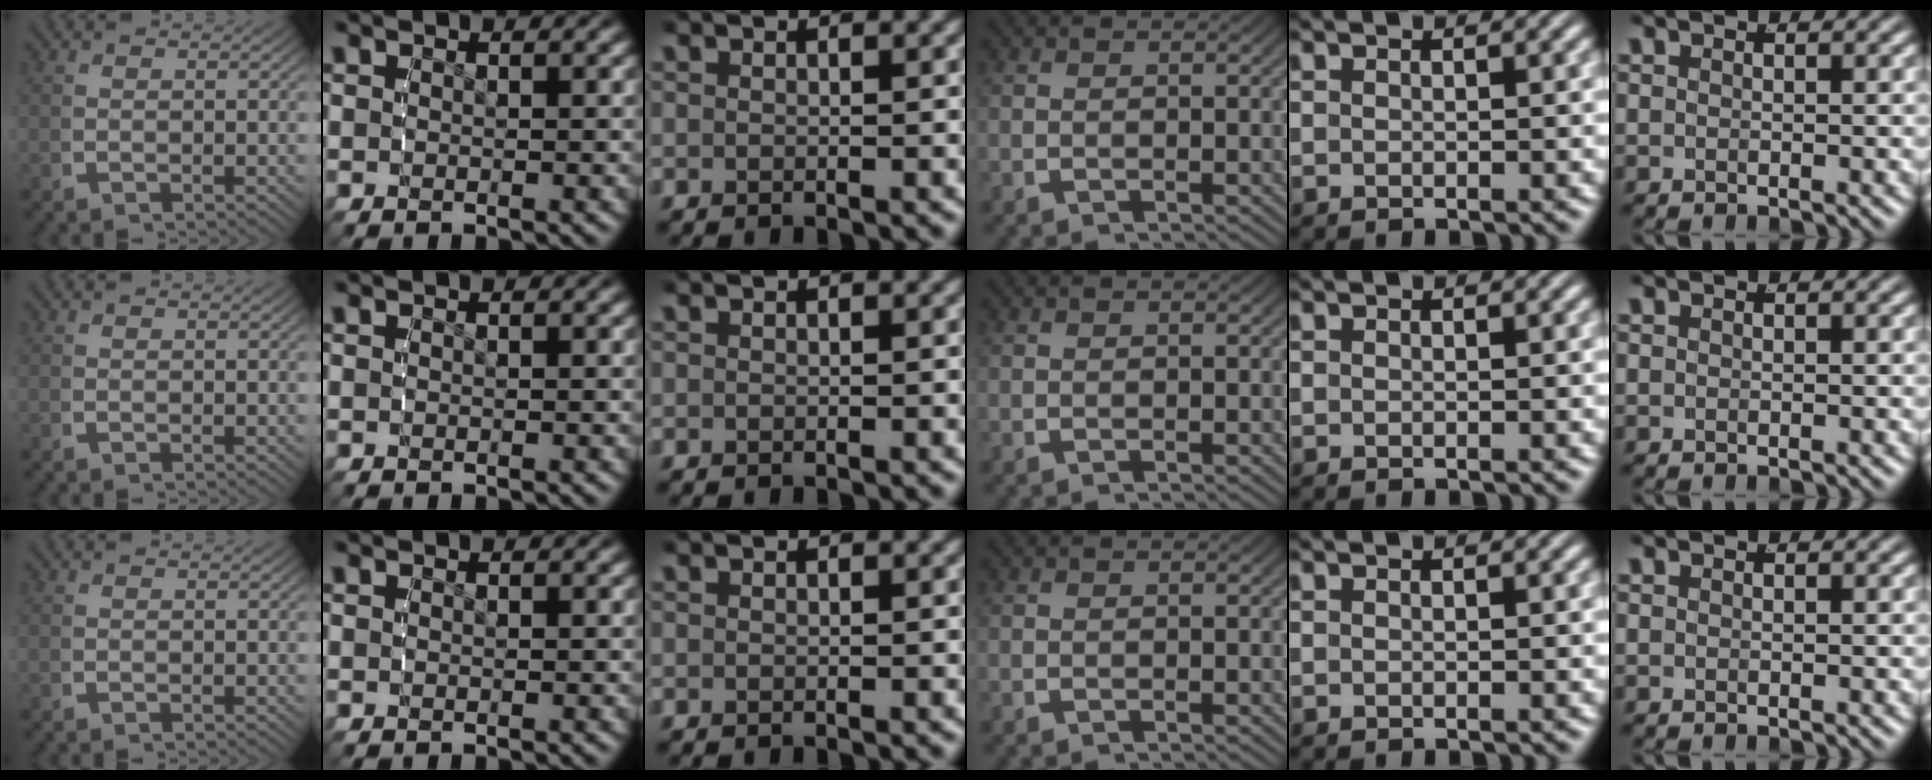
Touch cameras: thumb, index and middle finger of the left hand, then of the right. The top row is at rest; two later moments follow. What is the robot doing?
{"motion": "reach", "object": "calculator"}